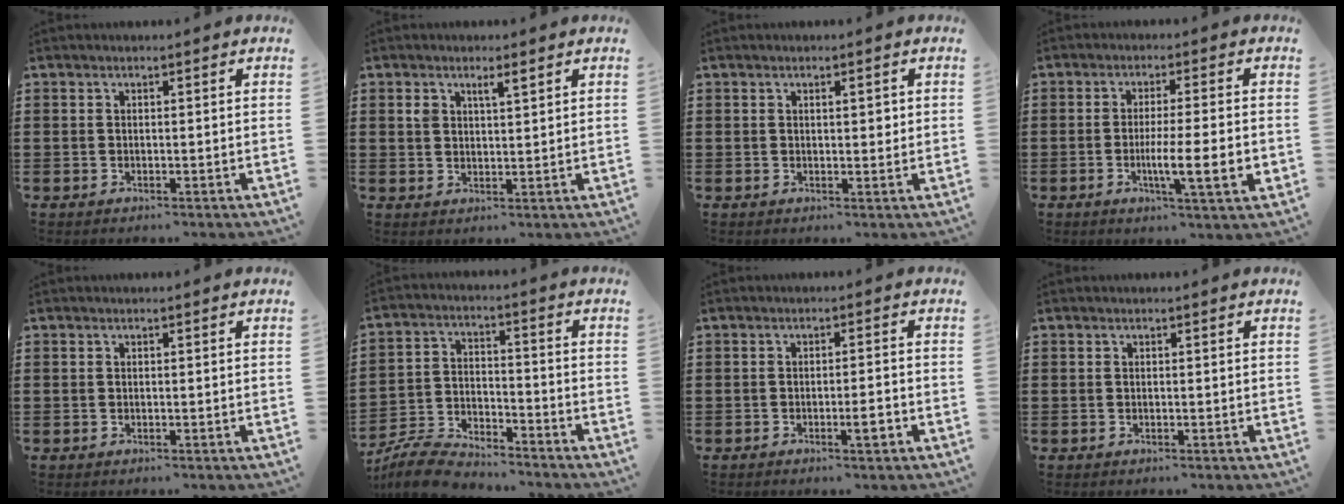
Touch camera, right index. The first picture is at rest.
{"total": 2.4, "force": [1.4, 0.9, 1.8], "torque": [-0.029, 0.001, 0.022]}
{"total": 1.6, "force": [0.5, 0.5, 1.4], "torque": [-0.019, 0.003, 0.004]}
{"total": 8.3, "force": [-1.8, 0.8, 8.0], "torque": [-0.130, -0.017, -0.031]}
{"total": 0.0}
{"total": 6.8, "force": [-6.5, 1.2, 1.5], "torque": [-0.039, 0.013, -0.131]}
{"total": 2.9, "force": [-1.3, 0.3, 2.5], "torque": [-0.043, -0.001, -0.023]}
{"total": 0.0}